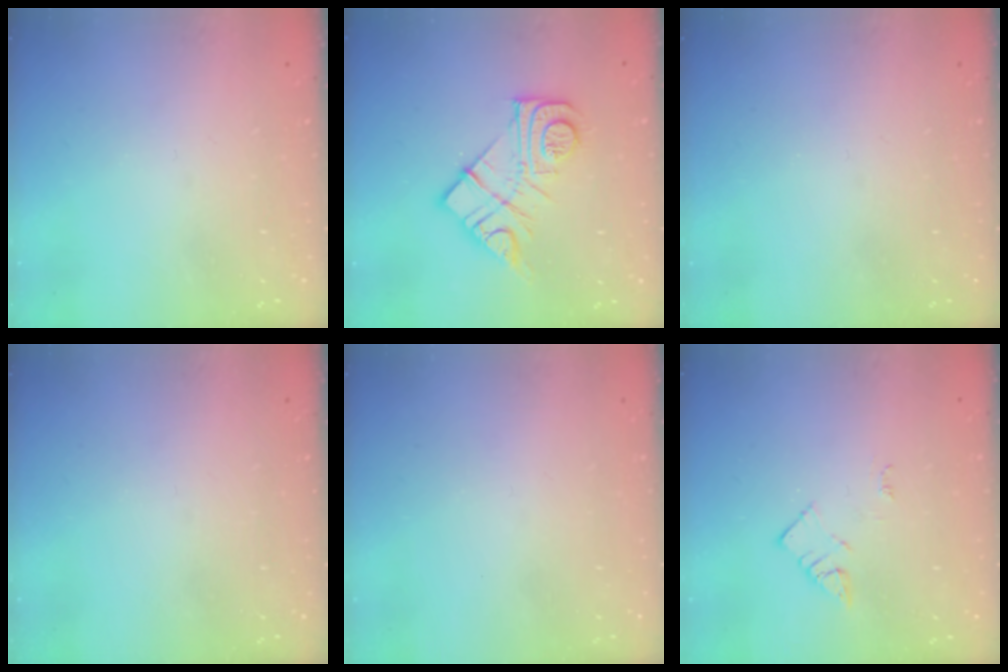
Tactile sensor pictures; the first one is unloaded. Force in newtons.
{"total": 13.9, "press": 13.8, "slide": 0.9}
{"total": 0.0}
{"total": 0.0}
{"total": 1.5, "press": 1.5, "slide": 0.1}
{"total": 2.7, "press": 2.6, "slide": 0.4}